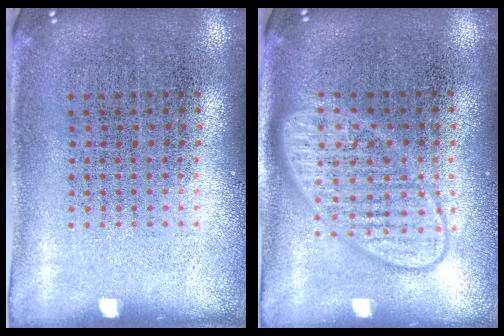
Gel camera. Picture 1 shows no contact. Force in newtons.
{"total": 2.9, "press": 2.8, "slide": 0.4}